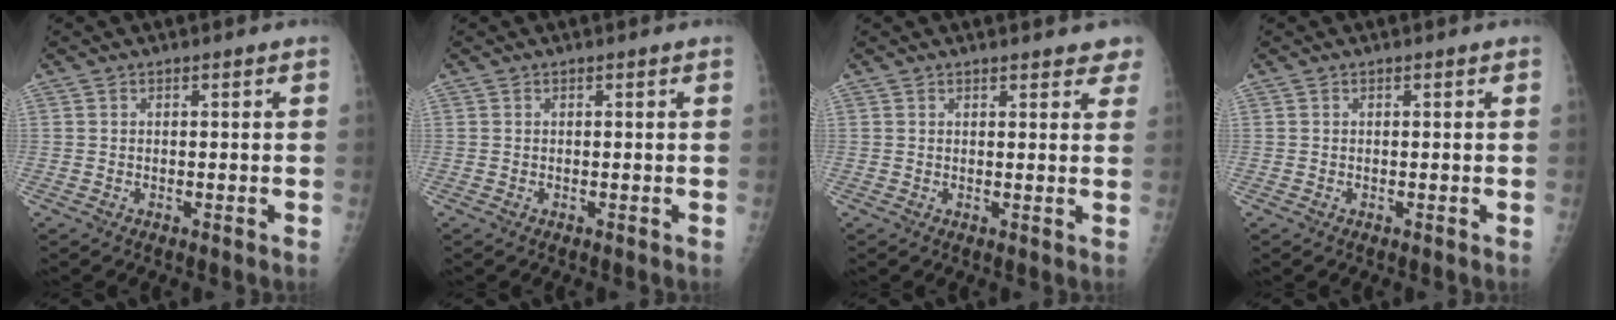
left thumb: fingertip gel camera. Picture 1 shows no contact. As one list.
[{"total": 0.0}, {"total": 4.8, "force": [4.1, 1.5, 2.1], "torque": [0.004, -0.012, 0.038]}, {"total": 0.0}]